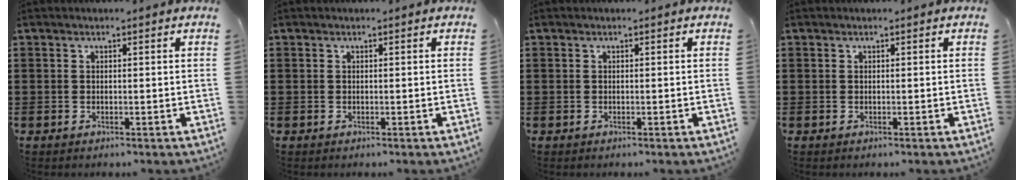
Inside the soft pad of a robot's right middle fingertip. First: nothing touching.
{"total": 0.0}
{"total": 0.0}
{"total": 0.0}